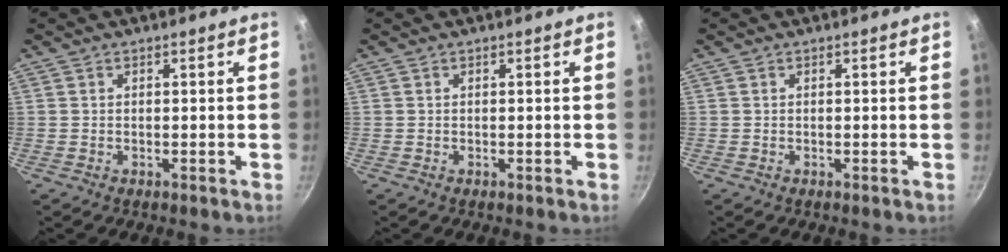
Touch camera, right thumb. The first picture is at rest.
{"total": 0.0}
{"total": 0.0}